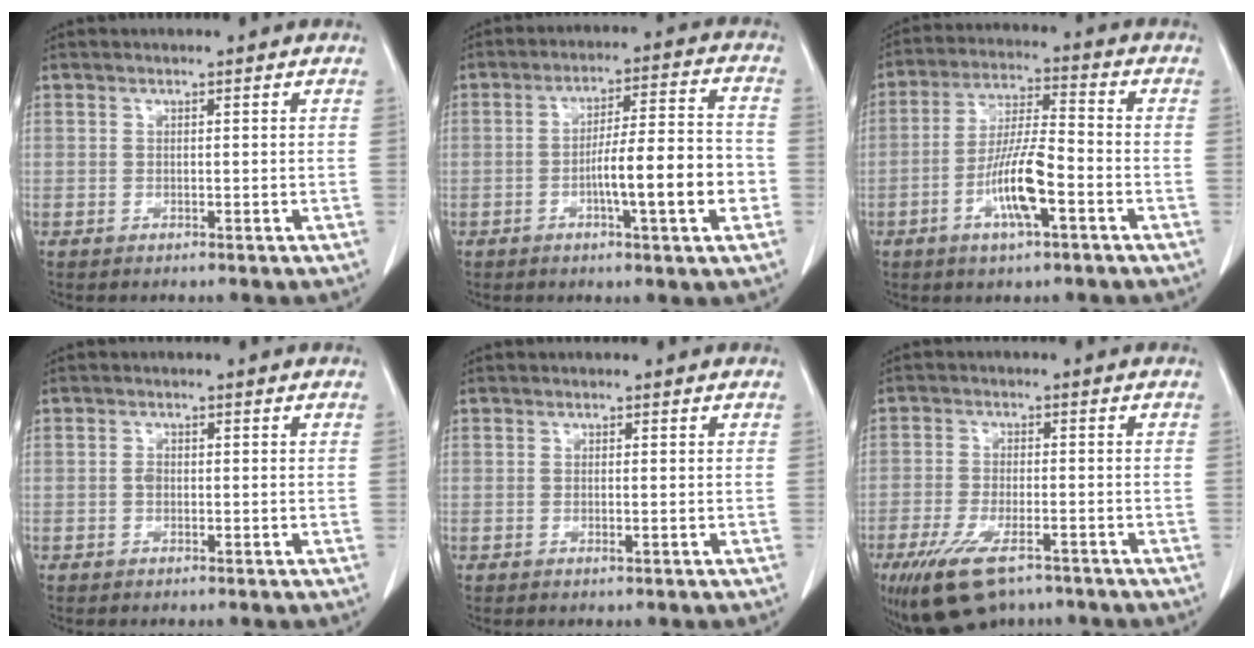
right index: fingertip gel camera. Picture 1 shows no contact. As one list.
[{"total": 11.4, "force": [-3.2, 0.9, 10.9], "torque": [-0.175, 0.010, -0.050]}, {"total": 9.9, "force": [-3.7, 1.5, 9.1], "torque": [-0.174, 0.000, -0.066]}, {"total": 0.9, "force": [-0.1, 0.6, 0.7], "torque": [-0.008, 0.004, -0.002]}, {"total": 0.7, "force": [-0.1, 0.0, 0.6], "torque": [-0.010, -0.001, 0.002]}, {"total": 10.9, "force": [-7.3, 3.9, 7.1], "torque": [-0.137, -0.015, -0.119]}]